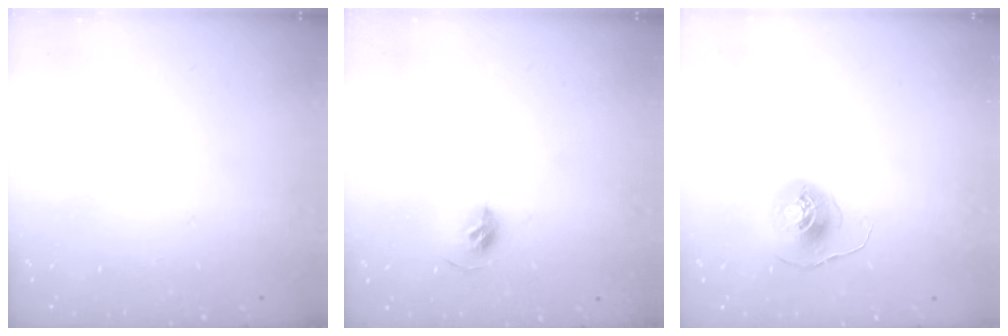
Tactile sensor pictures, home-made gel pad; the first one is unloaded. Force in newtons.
{"total": 6.2, "press": 6.1, "slide": 1.2}
{"total": 7.5, "press": 7.5, "slide": 0.1}